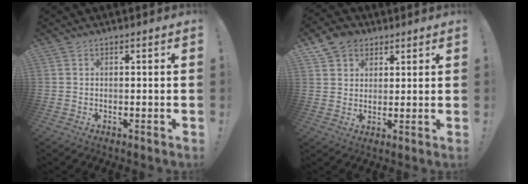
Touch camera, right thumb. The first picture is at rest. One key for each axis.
{"total": 6.9, "fx": 4.1, "fy": 5.3, "fz": 1.7, "tx": -0.025, "ty": -0.022, "tz": 0.082}